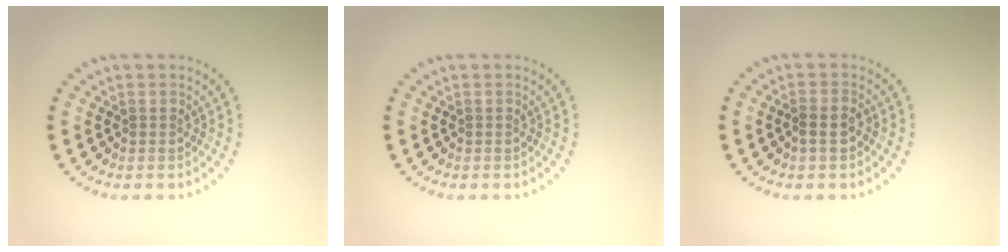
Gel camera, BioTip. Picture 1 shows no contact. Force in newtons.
{"total": 0.0}
{"total": 1.4, "press": 1.2, "slide": 0.6}